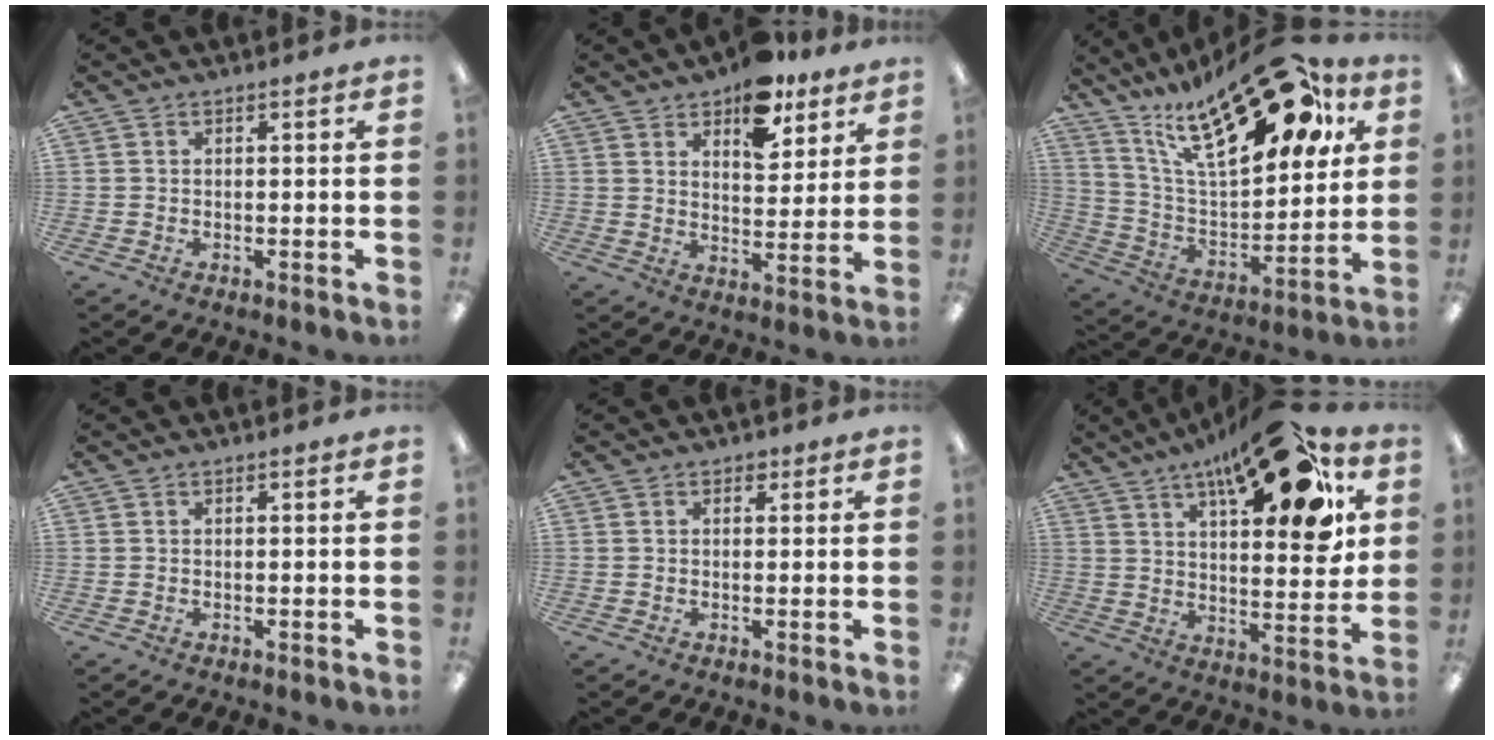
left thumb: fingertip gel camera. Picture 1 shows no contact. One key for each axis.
{"total": 12.3, "fx": 8.4, "fy": 6.2, "fz": 6.4, "tx": -0.069, "ty": -0.046, "tz": 0.142}
{"total": 28.9, "fx": 16.6, "fy": 11.8, "fz": 20.5, "tx": -0.335, "ty": -0.081, "tz": 0.275}
{"total": 0.0}
{"total": 1.2, "fx": 0.4, "fy": 1.0, "fz": 0.5, "tx": 0.006, "ty": -0.004, "tz": 0.003}
{"total": 21.5, "fx": 12.5, "fy": 7.7, "fz": 15.7, "tx": -0.223, "ty": -0.067, "tz": 0.193}